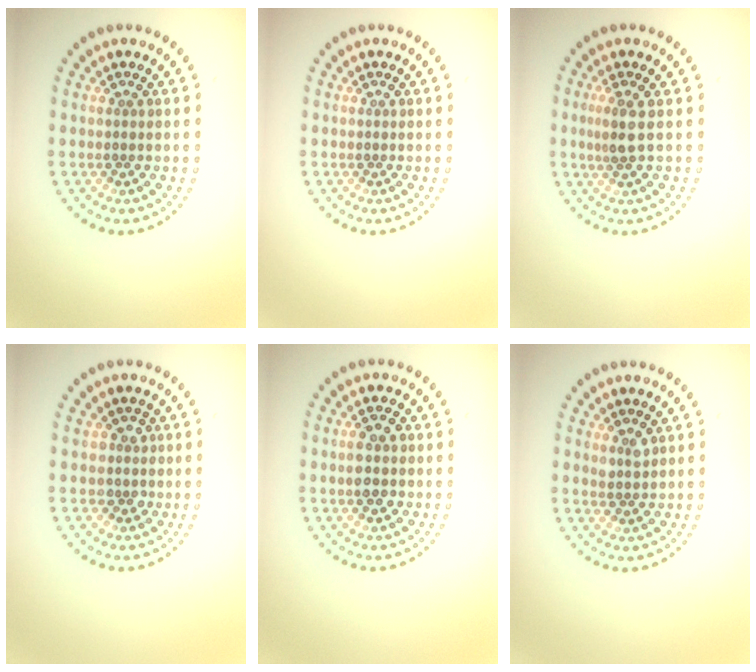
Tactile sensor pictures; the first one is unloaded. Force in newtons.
{"total": 0.0}
{"total": 2.0, "press": 1.5, "slide": 1.3}
{"total": 1.6, "press": 1.5, "slide": 0.7}
{"total": 2.3, "press": 2.3, "slide": 0.0}
{"total": 1.2, "press": 1.1, "slide": 0.4}